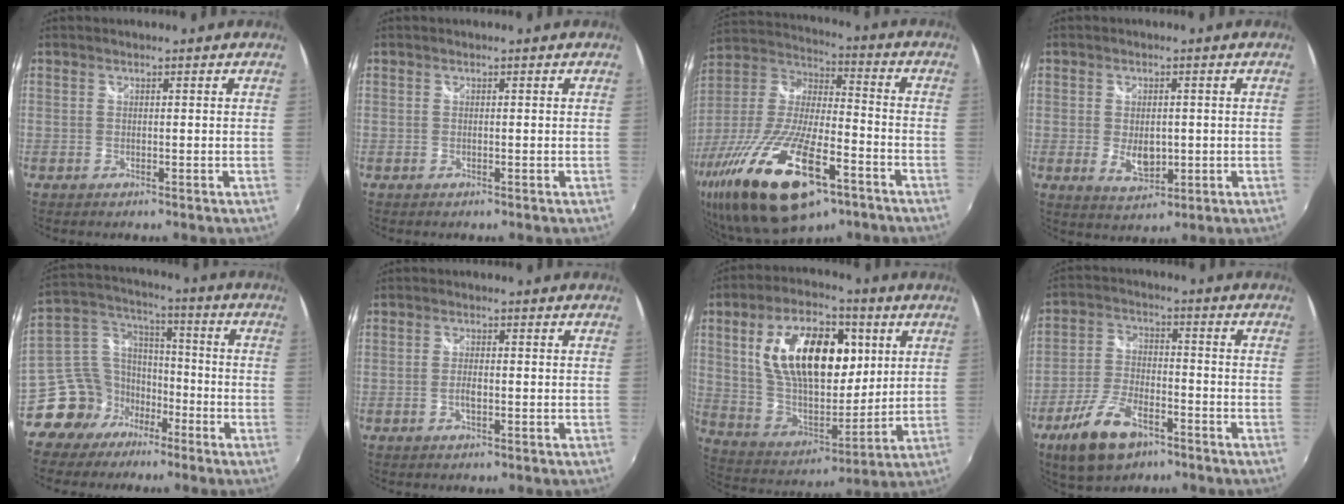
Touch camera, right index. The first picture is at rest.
{"total": 0.0}
{"total": 28.5, "force": [-15.0, 10.6, 21.8], "torque": [-0.442, -0.061, -0.255]}
{"total": 5.3, "force": [-0.5, 3.4, 4.1], "torque": [-0.072, -0.009, -0.001]}
{"total": 10.8, "force": [-6.8, 7.6, 3.5], "torque": [-0.082, 0.048, -0.118]}
{"total": 2.3, "force": [-0.6, 0.9, 2.0], "torque": [-0.040, -0.002, -0.012]}
{"total": 22.3, "force": [6.4, 12.0, 17.7], "torque": [-0.322, 0.009, 0.121]}
{"total": 11.7, "force": [-7.3, 5.0, 7.7], "torque": [-0.170, -0.010, -0.137]}